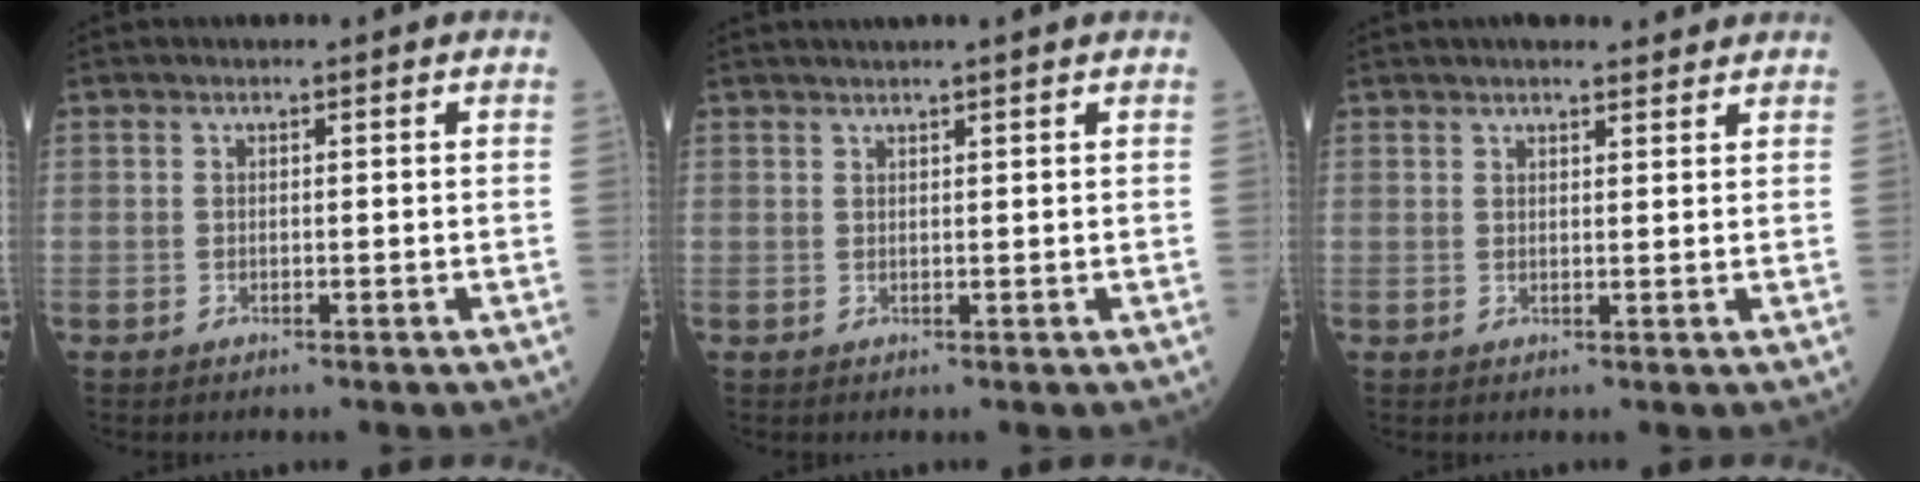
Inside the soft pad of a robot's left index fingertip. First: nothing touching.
{"total": 3.8, "force": [3.2, -0.5, 1.8], "torque": [-0.020, 0.027, 0.047]}
{"total": 5.0, "force": [4.5, 1.0, 2.1], "torque": [-0.025, 0.021, 0.060]}